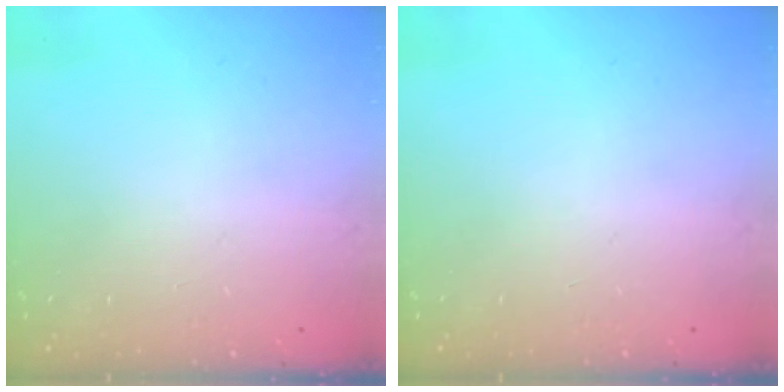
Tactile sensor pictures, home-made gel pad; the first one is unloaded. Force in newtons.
{"total": 0.0}